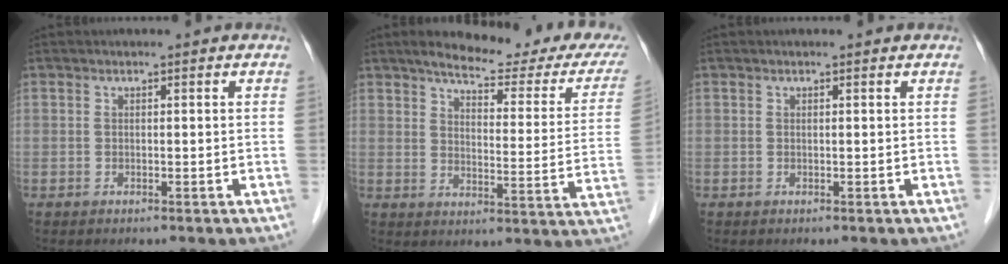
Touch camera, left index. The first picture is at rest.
{"total": 19.5, "force": [16.4, 3.2, 10.1], "torque": [-0.119, -0.023, 0.192]}
{"total": 0.0}